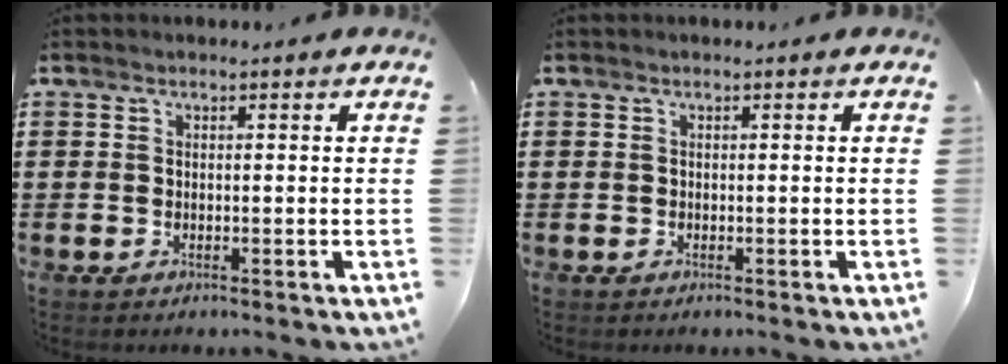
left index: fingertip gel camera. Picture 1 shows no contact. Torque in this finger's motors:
{"motor_torque": [-0.02, -0.01, 0.00, -0.01]}